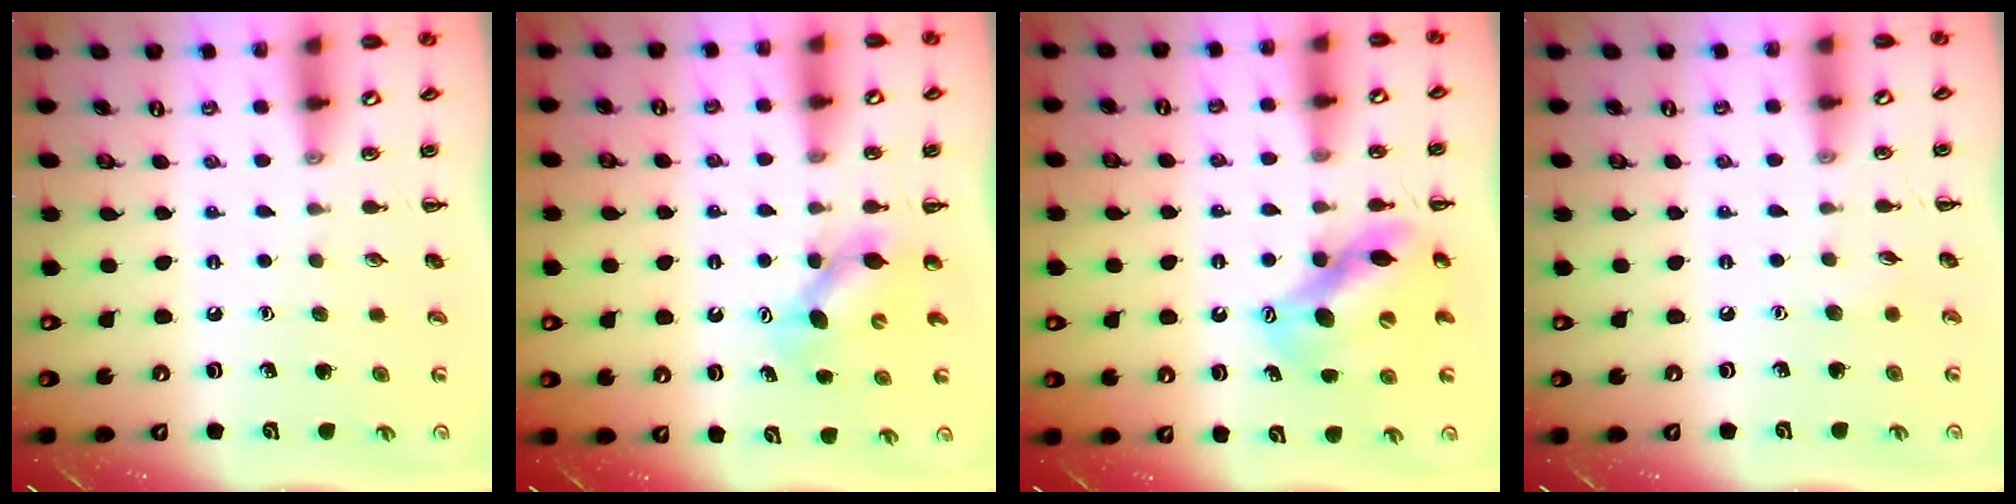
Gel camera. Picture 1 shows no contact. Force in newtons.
{"total": 5.8, "press": 5.8, "slide": 0.6}
{"total": 12.4, "press": 12.0, "slide": 3.1}
{"total": 3.9, "press": 3.7, "slide": 1.0}